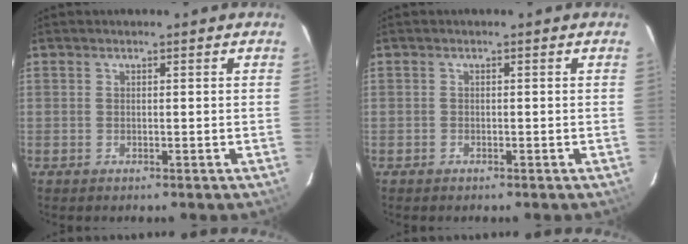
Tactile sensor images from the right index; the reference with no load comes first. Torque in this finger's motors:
{"motor_torque": [0.10, -0.02, 0.01, 0.01]}